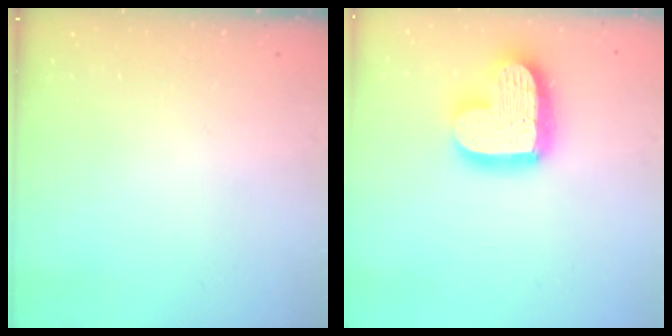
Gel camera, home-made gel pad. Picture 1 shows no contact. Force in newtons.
{"total": 18.6, "press": 18.6, "slide": 1.3}